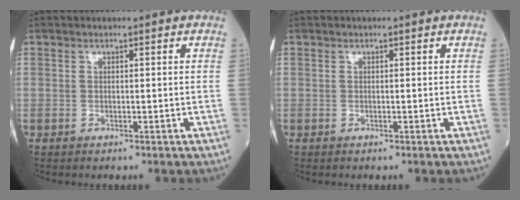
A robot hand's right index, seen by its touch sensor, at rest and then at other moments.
{"total": 0.0}